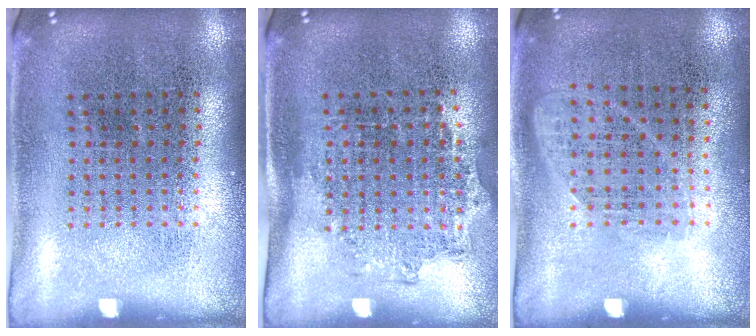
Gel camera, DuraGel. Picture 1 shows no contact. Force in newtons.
{"total": 1.2, "press": 0.9, "slide": 0.8}
{"total": 1.1, "press": 0.9, "slide": 0.6}